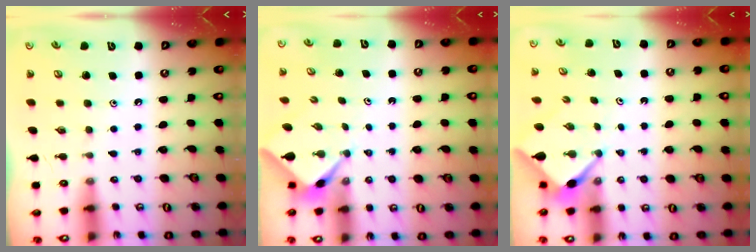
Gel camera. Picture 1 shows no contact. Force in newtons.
{"total": 2.2, "press": 2.2, "slide": 0.3}
{"total": 2.7, "press": 2.7, "slide": 0.3}